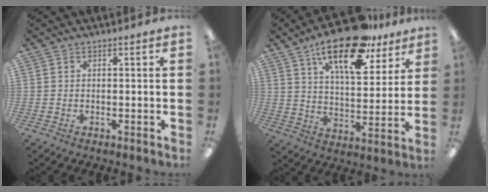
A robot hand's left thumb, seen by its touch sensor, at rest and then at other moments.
{"total": 19.4, "force": [13.1, 7.6, 12.0], "torque": [-0.193, -0.069, 0.217]}